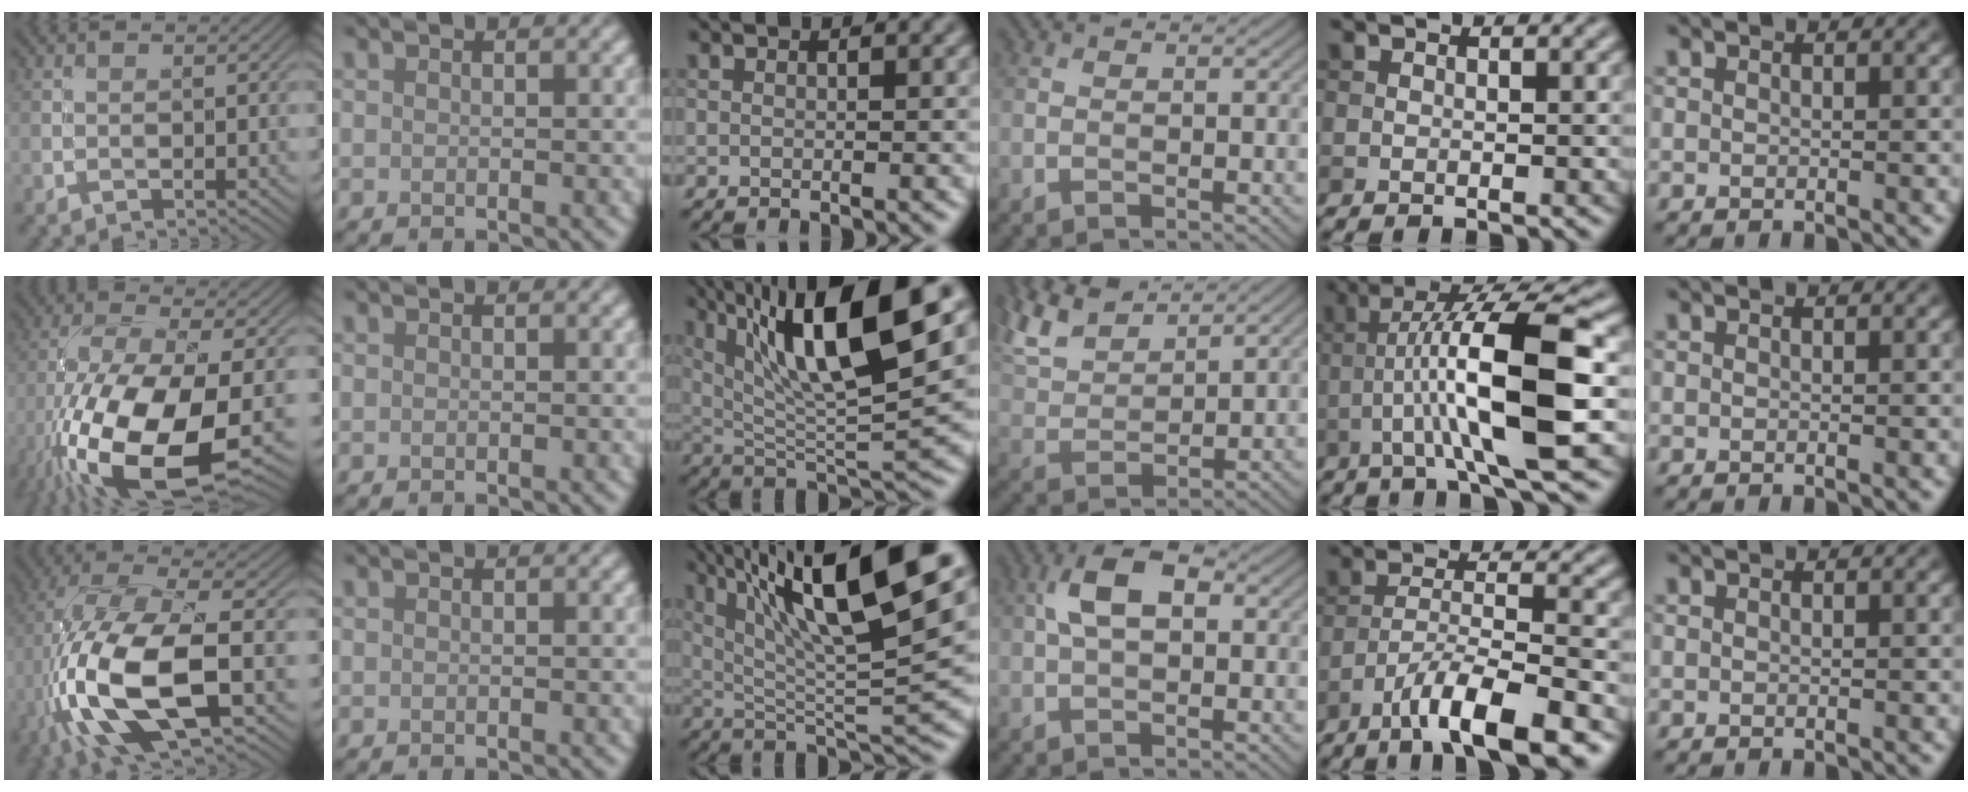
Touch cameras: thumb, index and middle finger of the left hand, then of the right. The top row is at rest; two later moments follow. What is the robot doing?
{"motion": "unscrew", "object": "medicine bottle"}